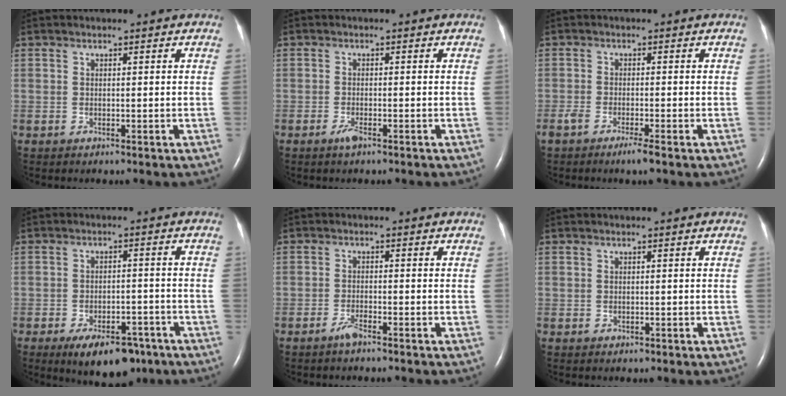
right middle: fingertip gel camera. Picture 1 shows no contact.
{"total": 1.7, "force": [-1.2, 0.2, 1.2], "torque": [-0.029, -0.003, -0.022]}
{"total": 3.1, "force": [-2.1, 0.0, 2.2], "torque": [-0.046, -0.007, -0.040]}
{"total": 10.1, "force": [-6.8, 4.5, 5.9], "torque": [-0.083, -0.002, -0.100]}
{"total": 2.0, "force": [-1.7, 0.0, 1.2], "torque": [-0.033, -0.003, -0.032]}
{"total": 0.0}